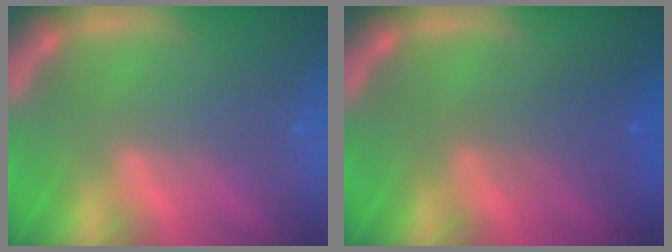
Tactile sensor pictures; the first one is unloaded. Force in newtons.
{"total": 2.4}